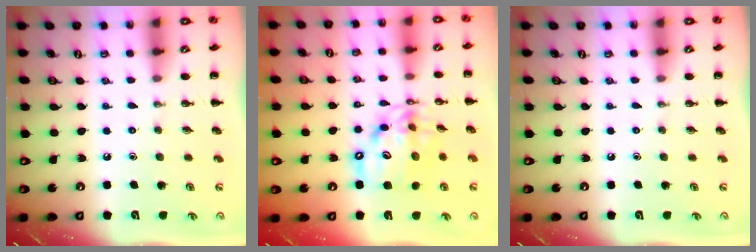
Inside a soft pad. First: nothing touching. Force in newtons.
{"total": 12.8, "press": 12.3, "slide": 3.5}
{"total": 0.0}